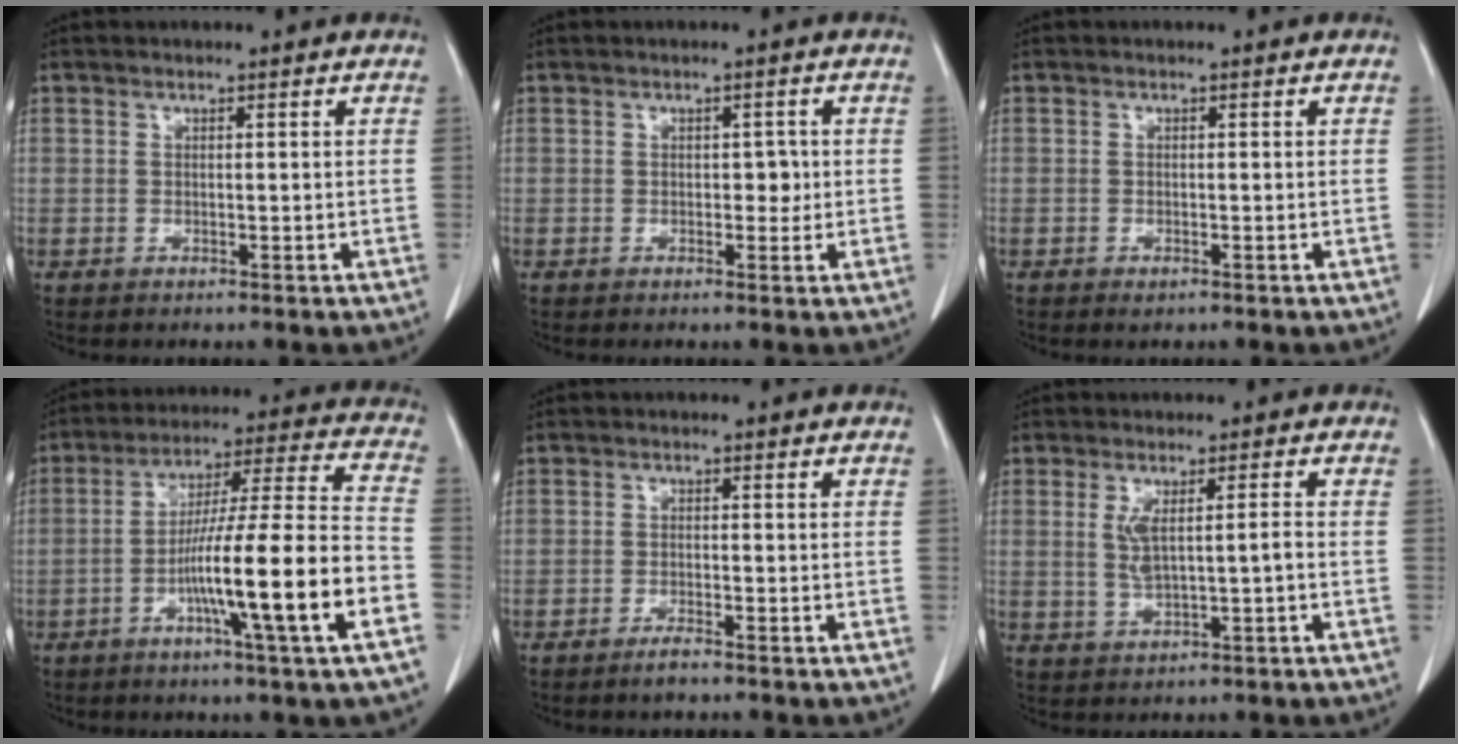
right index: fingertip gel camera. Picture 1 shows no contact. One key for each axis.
{"total": 1.9, "fx": 0.0, "fy": 1.2, "fz": 1.4, "tx": -0.011, "ty": 0.004, "tz": -0.001}
{"total": 0.8, "fx": -0.5, "fy": 0.4, "fz": 0.5, "tx": -0.009, "ty": -0.002, "tz": -0.002}
{"total": 17.8, "fx": -6.2, "fy": -0.7, "fz": 16.7, "tx": -0.273, "ty": 0.000, "tz": -0.102}
{"total": 1.8, "fx": -1.5, "fy": 0.1, "fz": 1.0, "tx": -0.024, "ty": -0.003, "tz": -0.026}
{"total": 4.2, "fx": 0.0, "fy": 0.6, "fz": 4.2, "tx": -0.081, "ty": 0.004, "tz": 0.007}